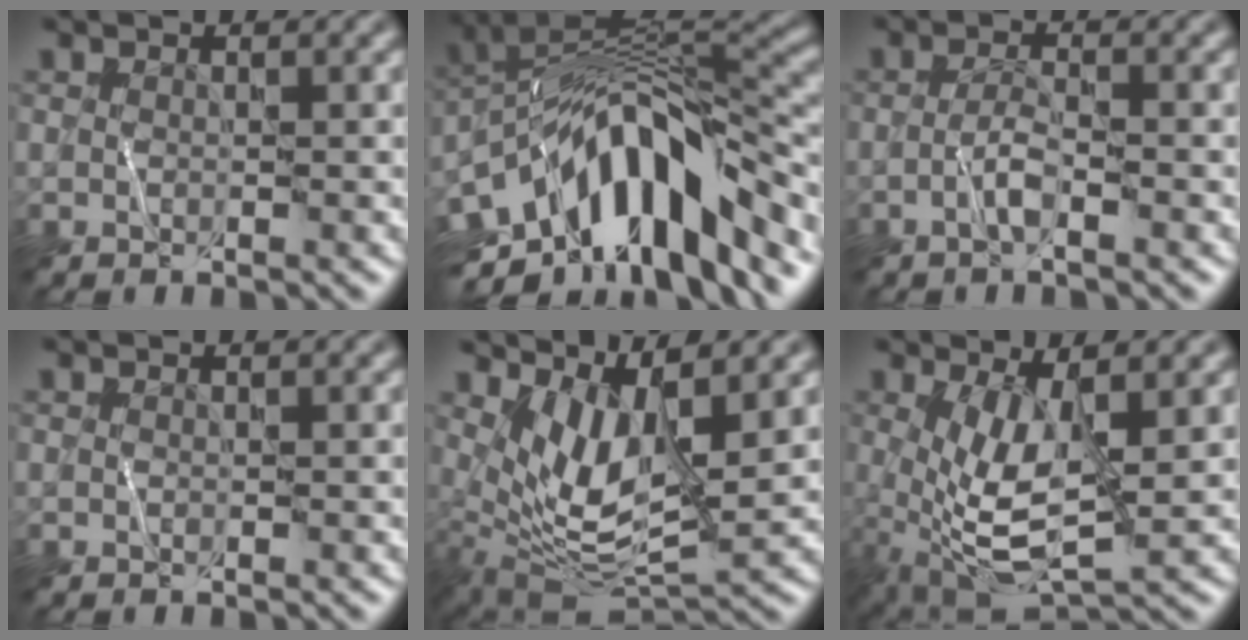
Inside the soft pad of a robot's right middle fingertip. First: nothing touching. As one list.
[{"total": 13.3, "force": [-5.6, 6.6, 10.1], "torque": [-0.154, 0.010, -0.108]}, {"total": 1.7, "force": [-0.8, 0.1, 1.5], "torque": [-0.029, 0.004, -0.021]}, {"total": 0.0}, {"total": 6.8, "force": [2.8, 2.6, 5.7], "torque": [-0.118, -0.018, 0.058]}, {"total": 6.8, "force": [0.1, 2.7, 6.3], "torque": [-0.136, -0.015, 0.004]}]